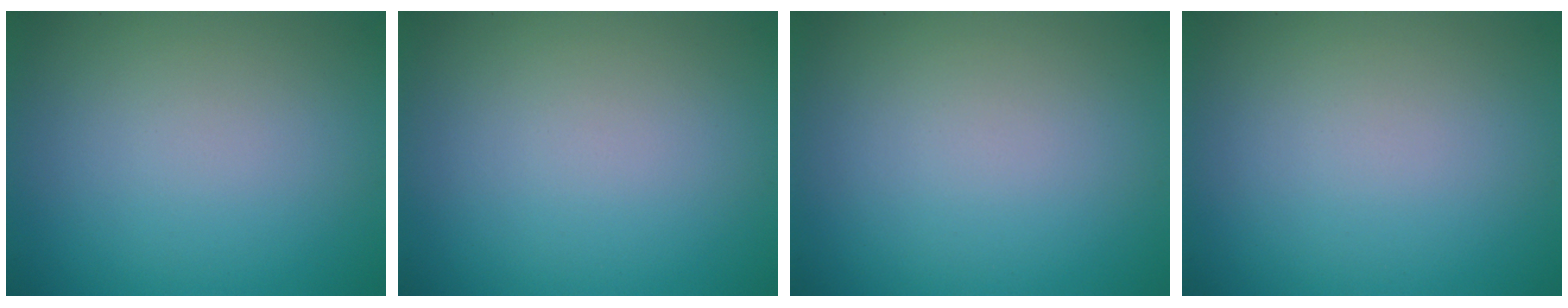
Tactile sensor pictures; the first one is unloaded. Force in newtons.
{"total": 0.0}
{"total": 0.0}
{"total": 0.0}